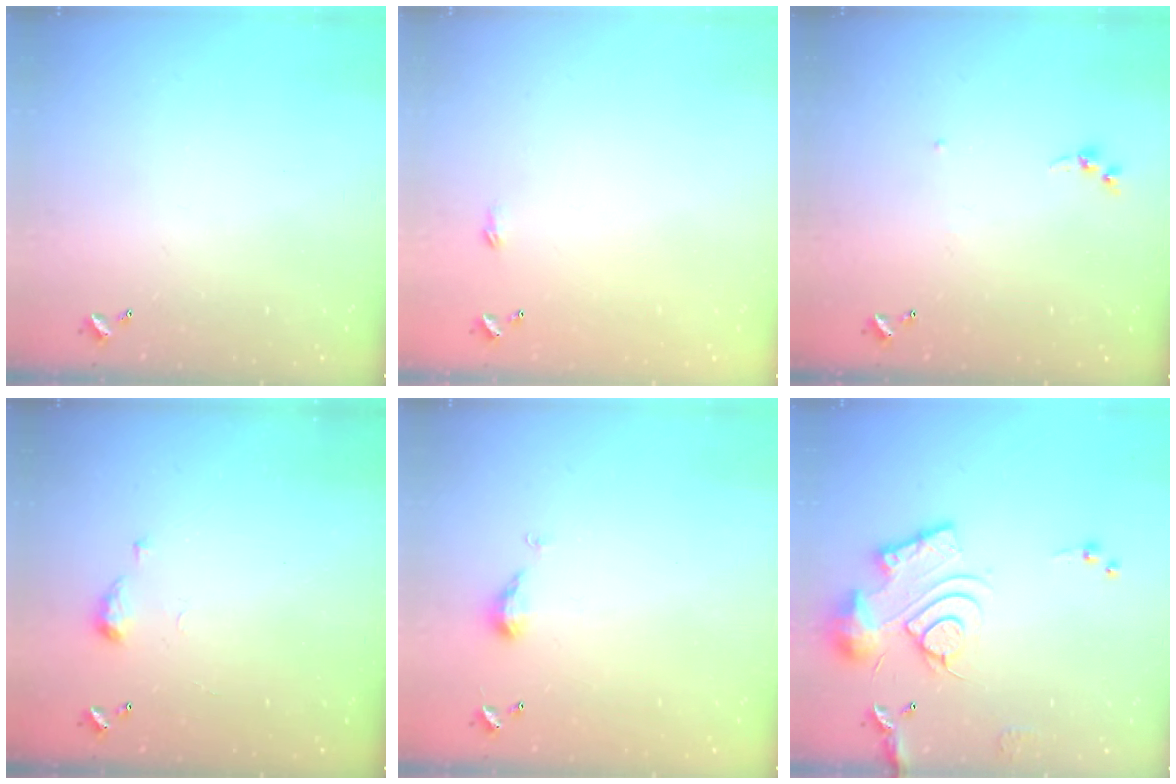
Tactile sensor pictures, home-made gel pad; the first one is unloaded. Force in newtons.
{"total": 2.3, "press": 2.3, "slide": 0.4}
{"total": 5.3, "press": 5.2, "slide": 0.6}
{"total": 5.2, "press": 5.1, "slide": 0.7}
{"total": 4.4, "press": 4.3, "slide": 0.7}
{"total": 14.9, "press": 14.9, "slide": 1.3}